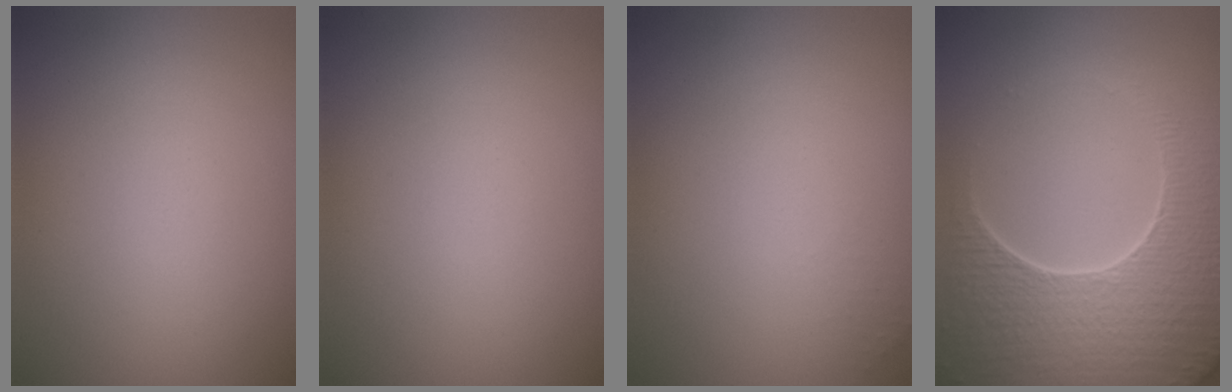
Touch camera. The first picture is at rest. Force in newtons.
{"total": 0.0}
{"total": 0.7, "press": 0.7, "slide": 0.1}
{"total": 8.0, "press": 6.2, "slide": 5.2}